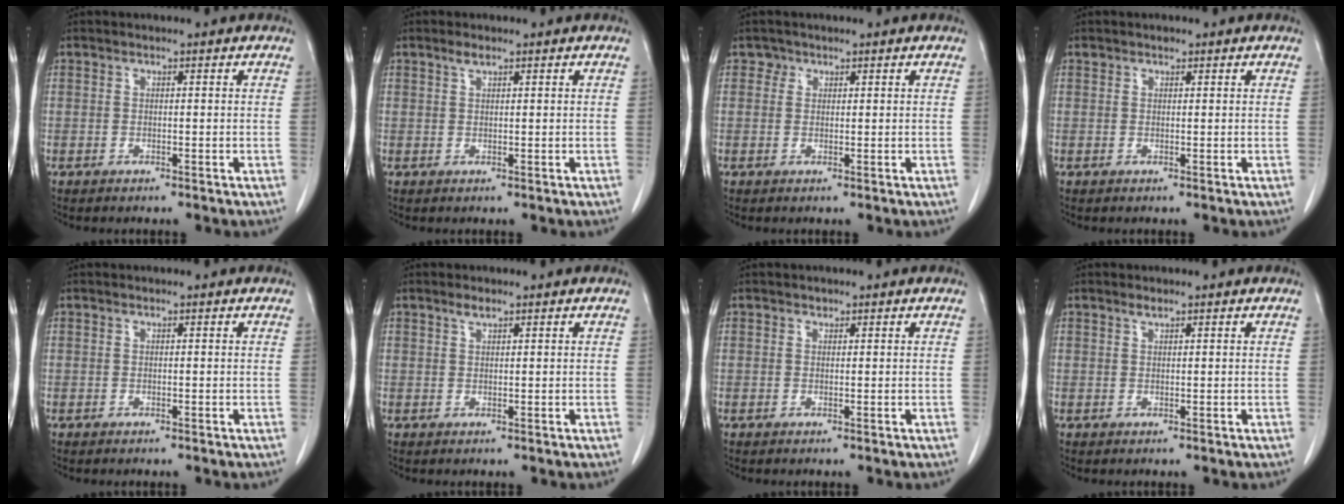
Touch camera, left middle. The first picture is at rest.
{"total": 1.2, "force": [0.9, 0.3, 0.8], "torque": [-0.019, 0.002, 0.019]}
{"total": 1.1, "force": [0.7, 0.8, 0.0], "torque": [0.011, 0.000, 0.007]}
{"total": 0.8, "force": [0.6, 0.5, 0.2], "torque": [-0.004, 0.002, 0.009]}
{"total": 0.0}
{"total": 1.3, "force": [1.0, 0.3, 0.7], "torque": [-0.018, 0.001, 0.021]}
{"total": 0.5, "force": [0.4, 0.3, 0.1], "torque": [-0.002, -0.003, 0.005]}
{"total": 0.7, "force": [0.6, 0.1, 0.3], "torque": [-0.012, -0.002, 0.013]}